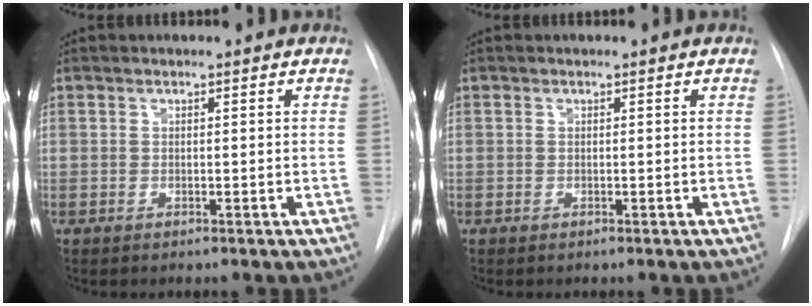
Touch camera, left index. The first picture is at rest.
{"total": 0.0}